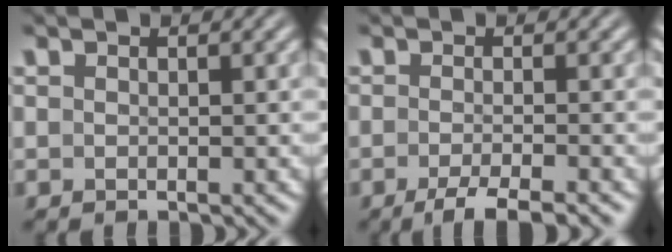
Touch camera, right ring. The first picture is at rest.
{"total": 4.1, "force": [-3.3, 0.6, 2.4], "torque": [-0.041, -0.010, -0.048]}